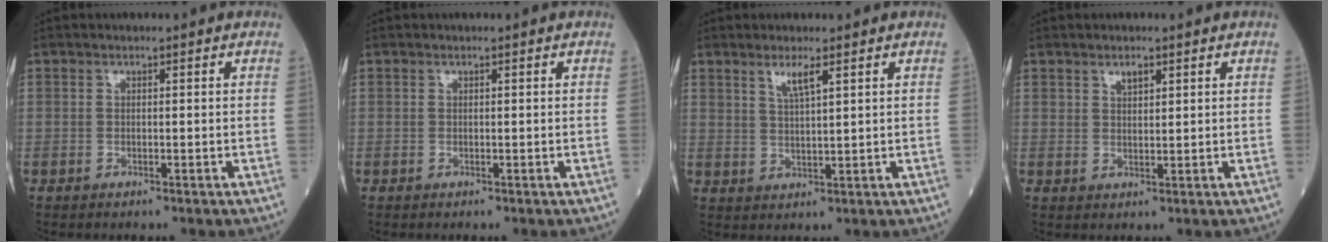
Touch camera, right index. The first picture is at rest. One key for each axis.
{"total": 0.0}
{"total": 3.3, "fx": 2.0, "fy": 0.2, "fz": 2.5, "tx": -0.053, "ty": -0.002, "tz": 0.041}
{"total": 1.9, "fx": 1.3, "fy": 0.8, "fz": 1.2, "tx": -0.022, "ty": 0.000, "tz": 0.025}